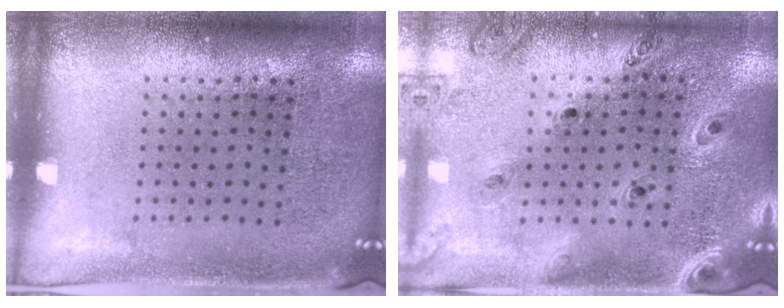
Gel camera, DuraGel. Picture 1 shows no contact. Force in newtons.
{"total": 1.3, "press": 1.3, "slide": 0.1}